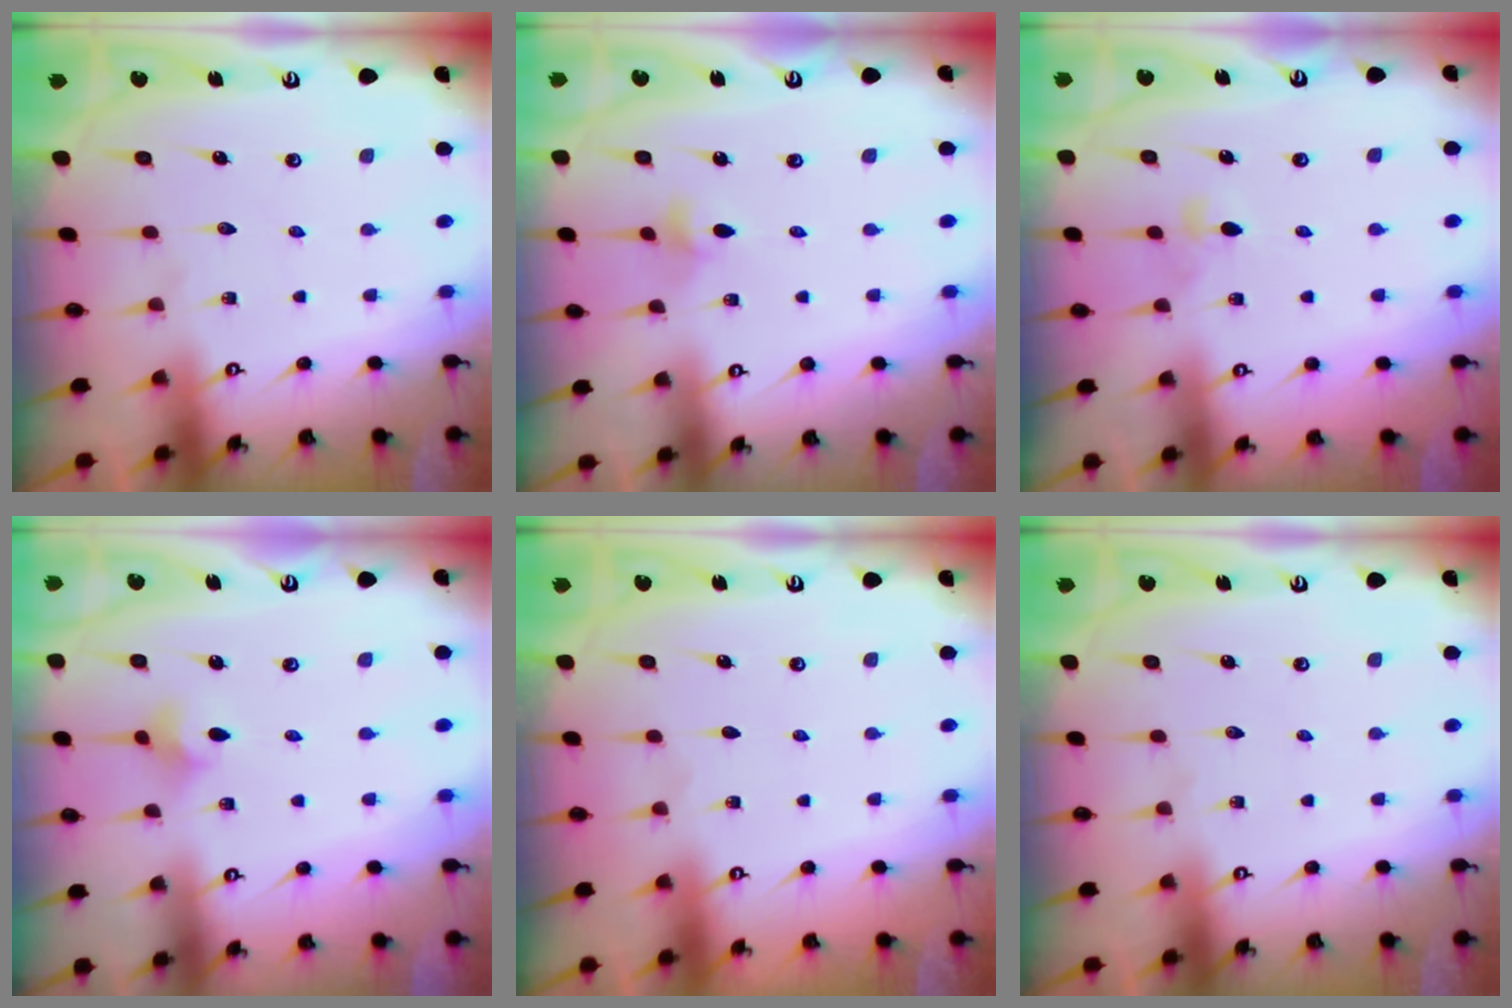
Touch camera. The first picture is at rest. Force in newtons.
{"total": 2.8, "press": 2.7, "slide": 0.4}
{"total": 3.2, "press": 3.1, "slide": 0.8}
{"total": 3.3, "press": 3.2, "slide": 0.7}
{"total": 0.0}
{"total": 0.0}